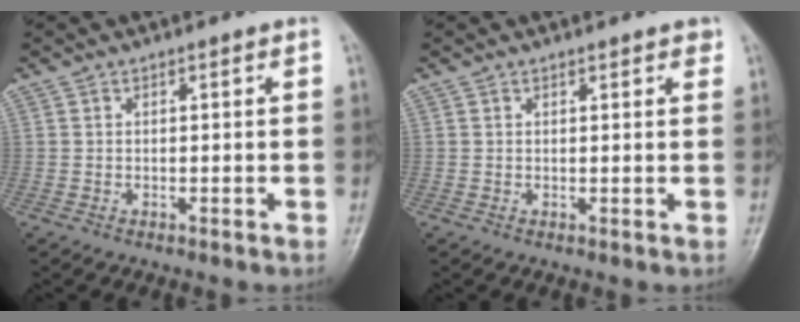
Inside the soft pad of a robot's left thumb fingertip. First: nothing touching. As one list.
[{"total": 2.0, "force": [1.5, 0.7, 1.2], "torque": [-0.006, -0.002, 0.015]}]